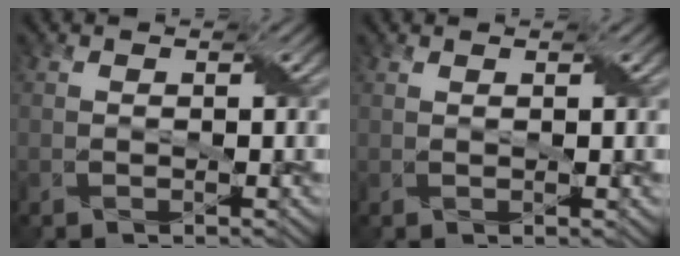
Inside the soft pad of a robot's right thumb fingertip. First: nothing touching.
{"total": 0.6, "force": [0.5, 0.0, 0.3], "torque": [-0.007, 0.003, 0.007]}